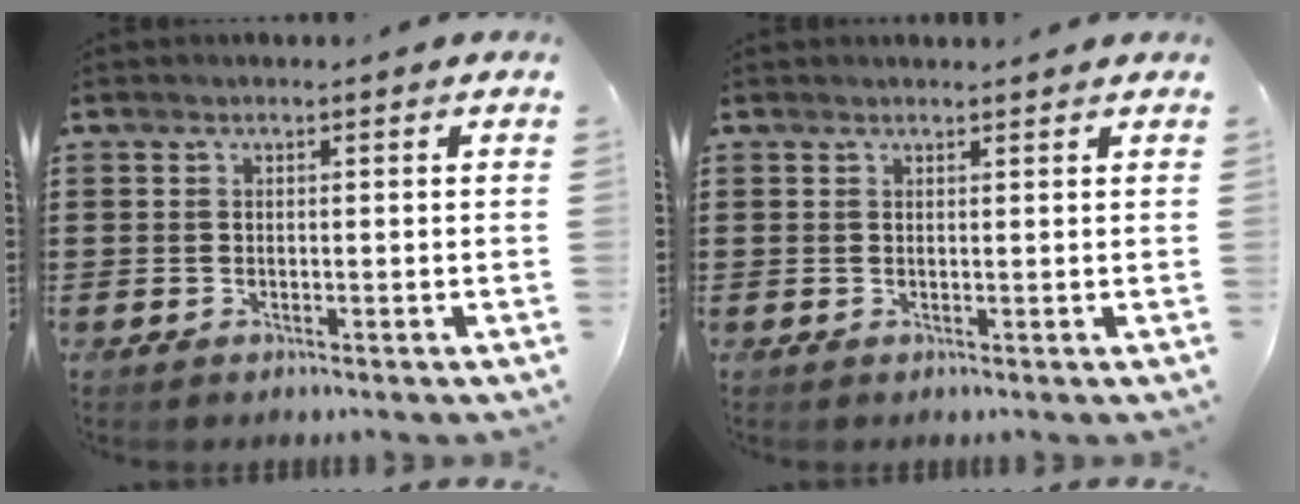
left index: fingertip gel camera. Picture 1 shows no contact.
{"total": 0.9, "force": [0.9, 0.0, 0.2], "torque": [-0.005, -0.001, 0.018]}